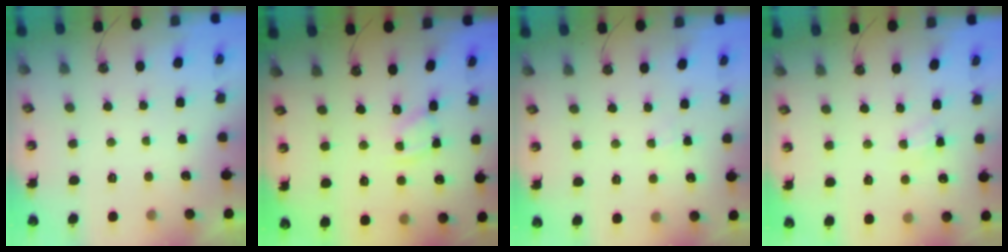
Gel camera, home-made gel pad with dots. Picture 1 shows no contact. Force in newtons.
{"total": 2.4, "press": 2.4, "slide": 0.2}
{"total": 1.6, "press": 1.6, "slide": 0.3}
{"total": 4.9, "press": 4.8, "slide": 0.7}